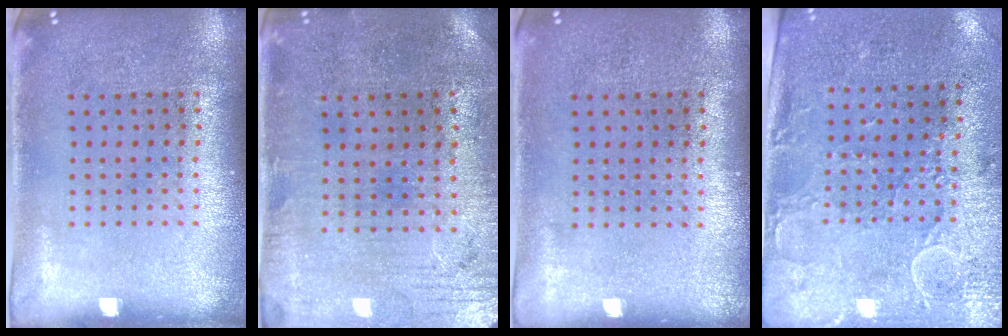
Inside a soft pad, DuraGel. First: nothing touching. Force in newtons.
{"total": 0.6, "press": 0.4, "slide": 0.5}
{"total": 0.0}
{"total": 3.0, "press": 2.5, "slide": 1.6}